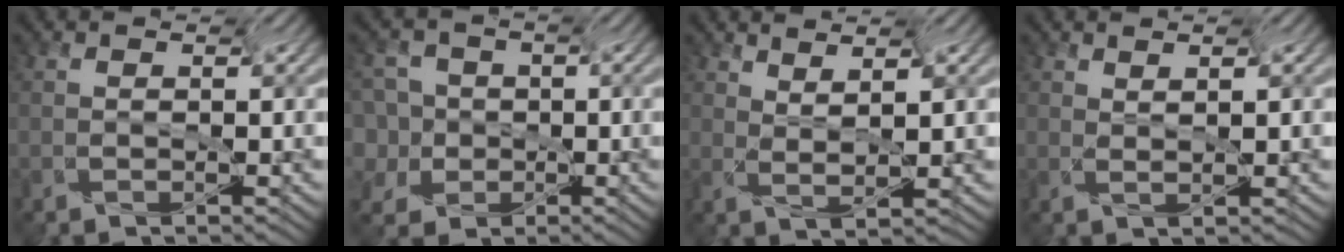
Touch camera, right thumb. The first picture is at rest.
{"total": 7.4, "force": [1.4, 6.7, 2.8], "torque": [-0.139, 0.035, 0.033]}
{"total": 3.5, "force": [2.8, -0.1, 2.0], "torque": [-0.046, -0.009, 0.052]}
{"total": 2.1, "force": [1.9, -0.3, 0.8], "torque": [-0.010, -0.010, 0.033]}